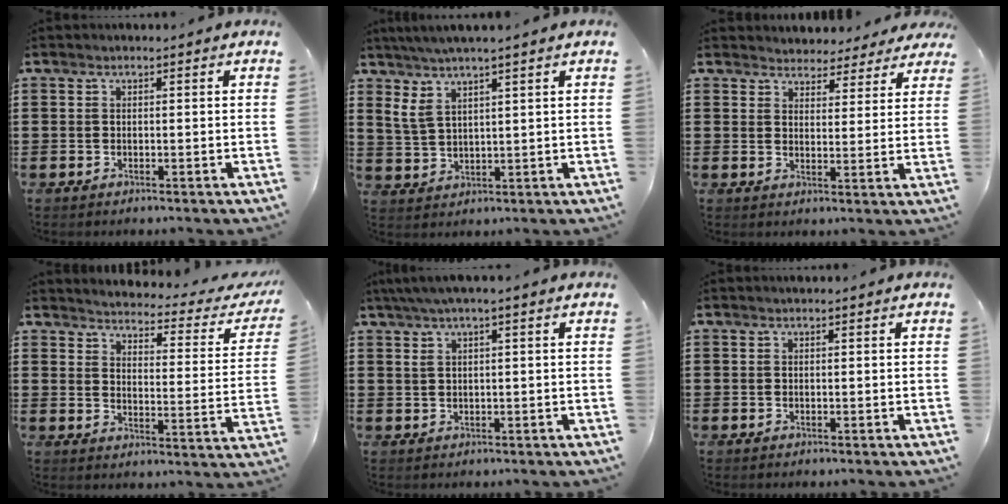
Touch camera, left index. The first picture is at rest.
{"total": 4.4, "force": [2.7, 0.9, 3.4], "torque": [-0.072, 0.000, 0.049]}
{"total": 3.8, "force": [3.6, 1.1, -0.2], "torque": [-0.016, -0.012, 0.065]}
{"total": 2.5, "force": [2.4, -0.2, 0.6], "torque": [-0.023, -0.031, 0.030]}
{"total": 2.3, "force": [0.7, 0.2, 2.1], "torque": [-0.040, 0.002, 0.012]}
{"total": 0.0}